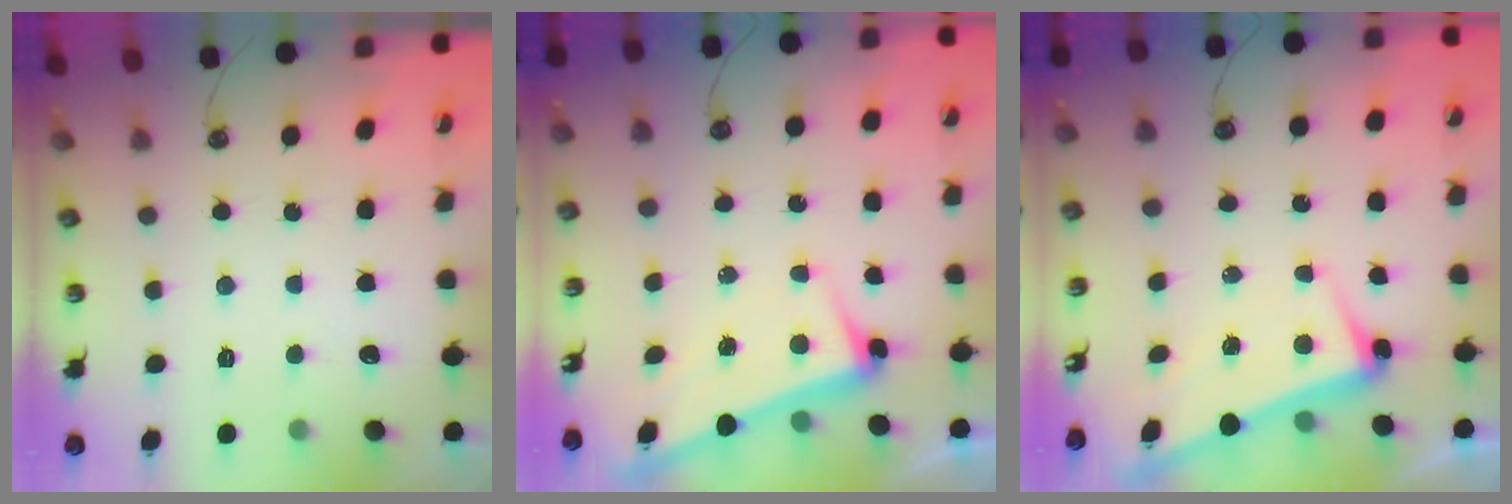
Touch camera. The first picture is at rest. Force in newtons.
{"total": 3.1, "press": 3.0, "slide": 0.8}
{"total": 2.9, "press": 2.8, "slide": 1.0}